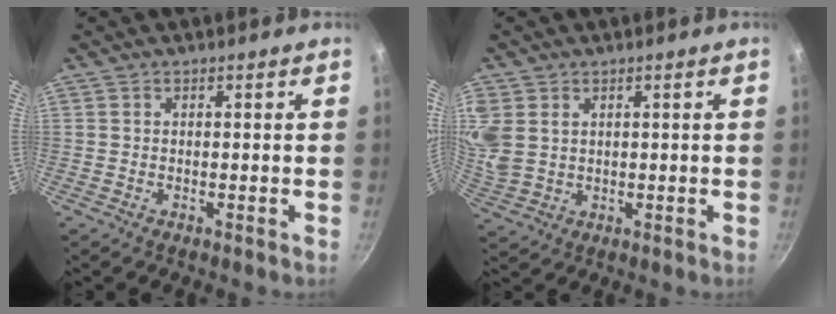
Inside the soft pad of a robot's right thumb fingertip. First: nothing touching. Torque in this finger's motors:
{"motor_torque": [0.12, 0.17, 0.98, 0.45, 0.27]}